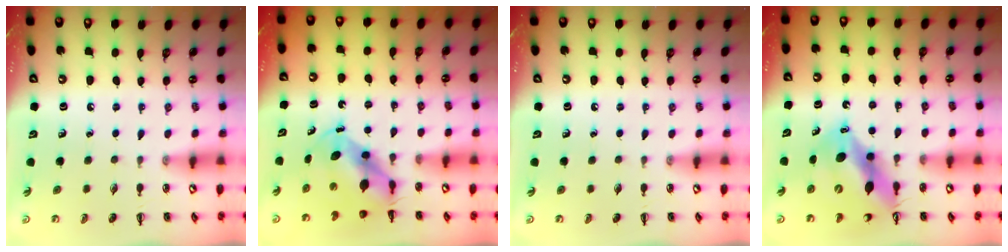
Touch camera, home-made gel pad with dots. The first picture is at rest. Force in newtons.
{"total": 5.6, "press": 5.5, "slide": 1.3}
{"total": 0.0}
{"total": 13.8, "press": 13.1, "slide": 4.4}